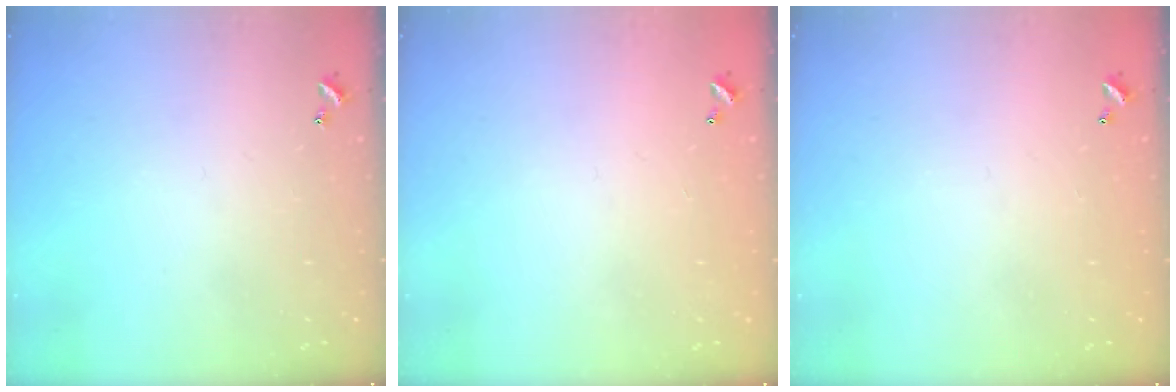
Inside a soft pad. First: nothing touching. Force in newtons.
{"total": 2.9, "press": 2.9, "slide": 0.1}
{"total": 2.6, "press": 2.6, "slide": 0.0}